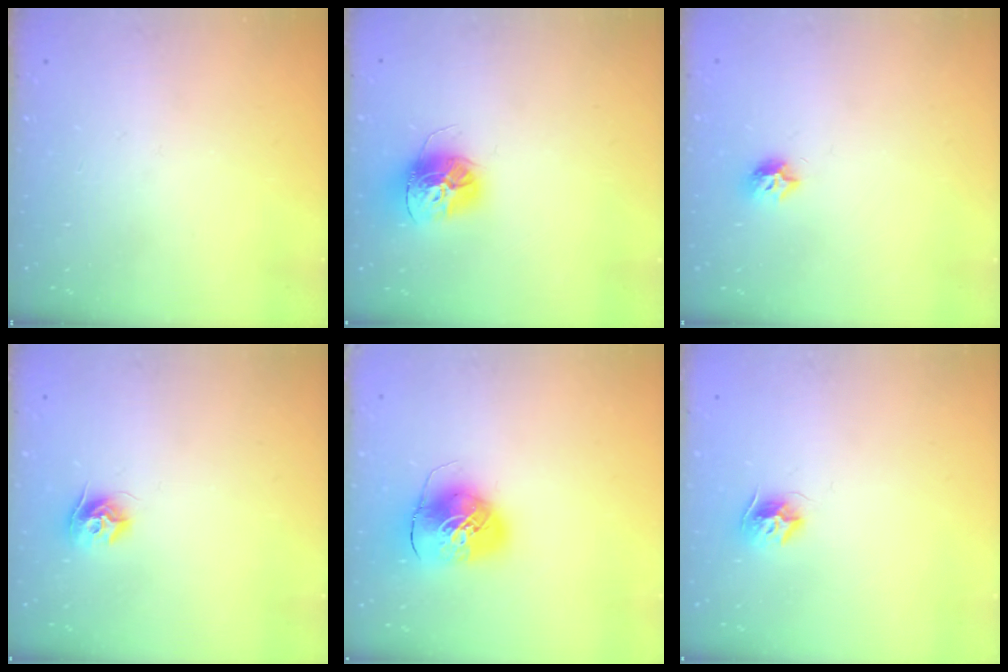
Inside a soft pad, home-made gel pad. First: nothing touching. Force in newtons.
{"total": 13.7, "press": 13.7, "slide": 1.2}
{"total": 6.4, "press": 6.4, "slide": 0.3}
{"total": 8.8, "press": 8.8, "slide": 0.2}
{"total": 10.4, "press": 10.2, "slide": 1.8}
{"total": 8.1, "press": 8.1, "slide": 0.2}